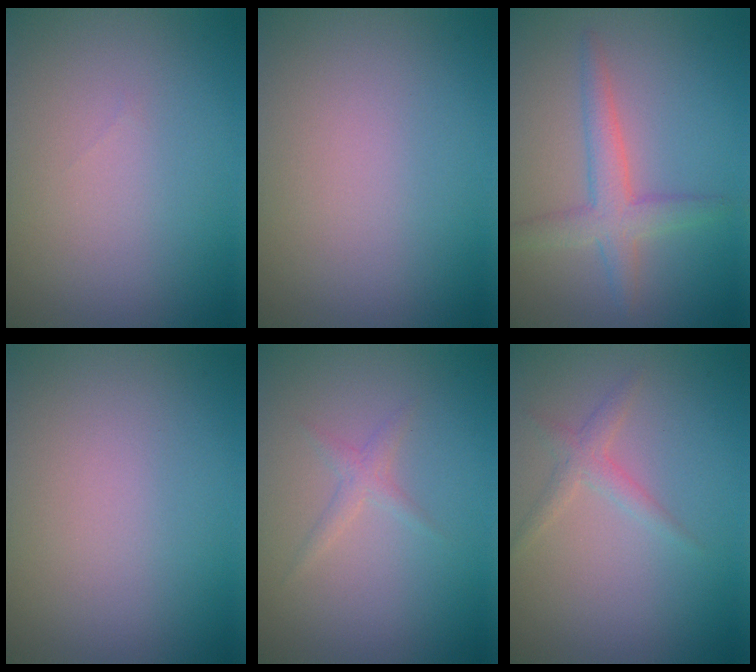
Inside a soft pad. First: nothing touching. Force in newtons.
{"total": 0.0}
{"total": 3.4, "press": 3.4, "slide": 0.3}
{"total": 0.0}
{"total": 1.2, "press": 1.2, "slide": 0.0}
{"total": 1.6, "press": 1.6, "slide": 0.0}